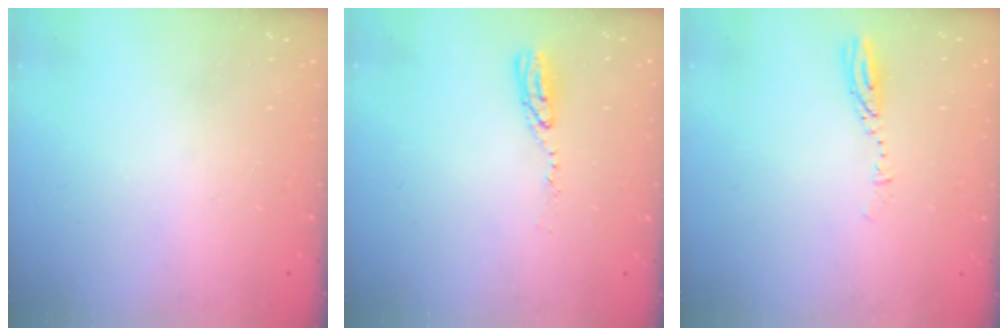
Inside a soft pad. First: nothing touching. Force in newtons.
{"total": 5.1, "press": 5.1, "slide": 0.3}
{"total": 3.6, "press": 3.5, "slide": 0.5}